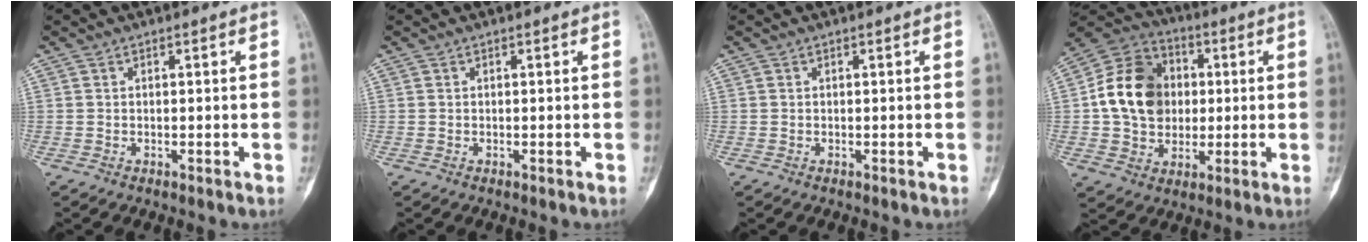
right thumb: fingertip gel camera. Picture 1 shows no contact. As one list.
[{"total": 0.0}, {"total": 0.0}, {"total": 15.6, "force": [1.0, 12.7, 9.0], "torque": [-0.129, 0.020, 0.015]}]